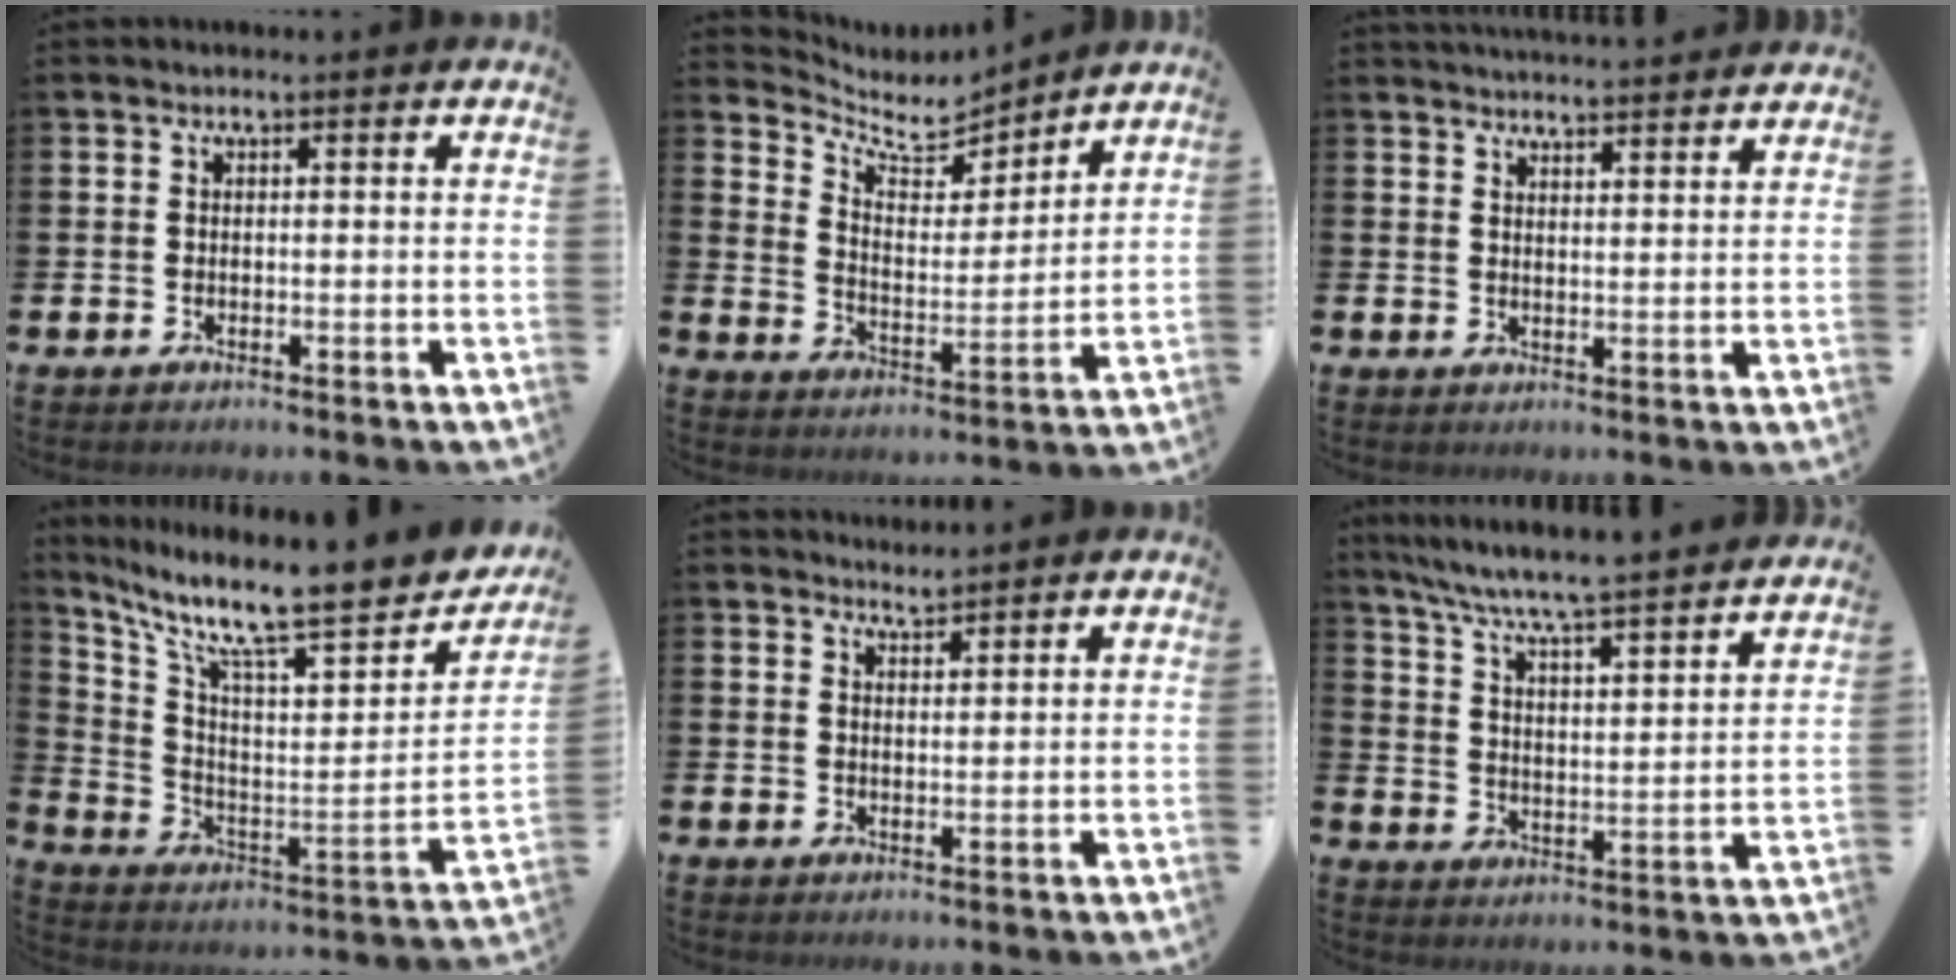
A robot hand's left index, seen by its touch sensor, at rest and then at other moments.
{"total": 6.6, "force": [6.2, 2.2, 0.8], "torque": [-0.050, -0.053, 0.106]}
{"total": 3.8, "force": [3.8, -0.2, -0.1], "torque": [-0.005, -0.024, 0.068]}
{"total": 10.9, "force": [8.8, 2.1, 6.1], "torque": [-0.128, -0.084, 0.135]}
{"total": 2.0, "force": [2.0, 0.1, -0.1], "torque": [-0.002, -0.011, 0.037]}
{"total": 7.4, "force": [7.0, 0.0, 2.3], "torque": [-0.079, -0.059, 0.119]}